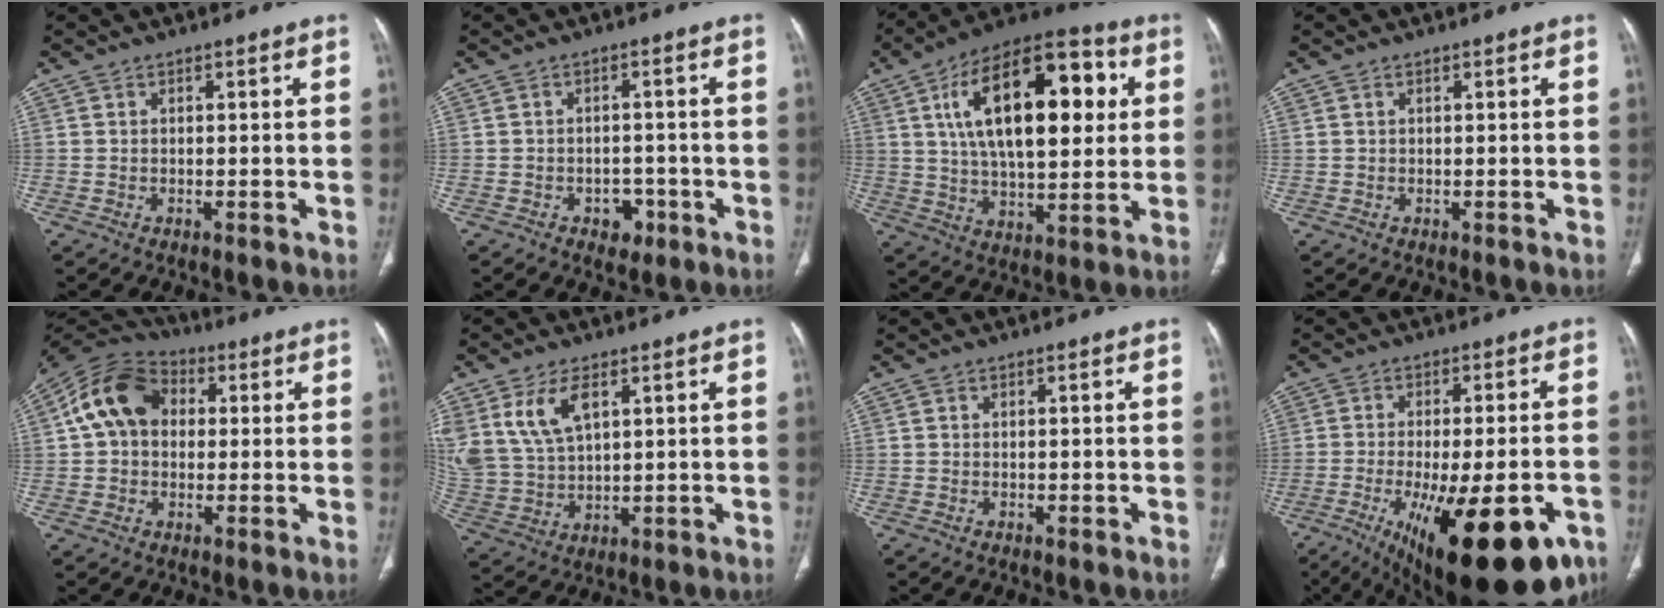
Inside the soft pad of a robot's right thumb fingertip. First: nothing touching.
{"total": 3.8, "force": [-1.8, 2.8, 1.7], "torque": [-0.004, 0.013, -0.020]}
{"total": 24.8, "force": [6.3, 11.9, 20.8], "torque": [-0.315, 0.006, 0.095]}
{"total": 0.0}
{"total": 13.1, "force": [2.3, 9.9, 8.3], "torque": [-0.137, 0.027, 0.026]}
{"total": 11.2, "force": [5.1, 6.2, 7.7], "torque": [-0.158, -0.012, 0.116]}
{"total": 0.5, "force": [-0.1, 0.4, 0.3], "torque": [-0.005, 0.000, -0.002]}
{"total": 25.6, "force": [-12.2, 9.4, 20.5], "torque": [-0.257, 0.013, -0.165]}